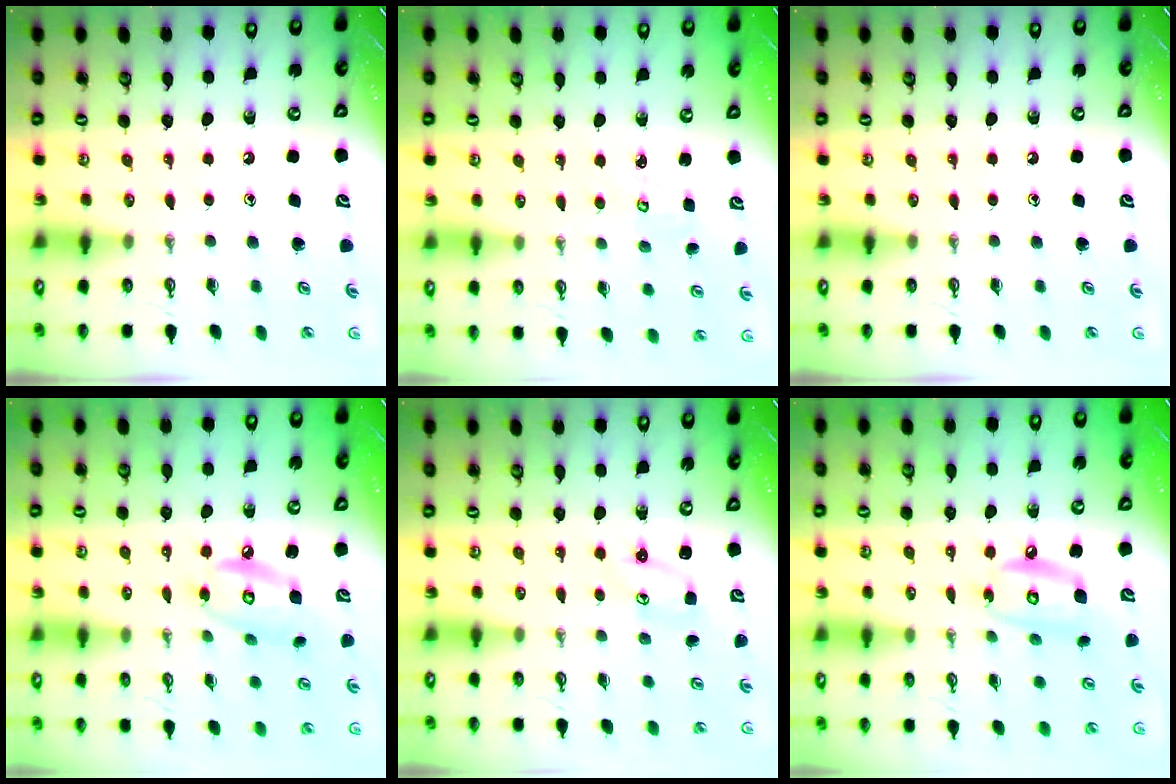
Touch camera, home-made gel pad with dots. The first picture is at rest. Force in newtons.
{"total": 2.6, "press": 2.6, "slide": 0.3}
{"total": 0.0}
{"total": 10.2, "press": 10.2, "slide": 0.5}
{"total": 2.4, "press": 2.4, "slide": 0.2}
{"total": 11.5, "press": 11.4, "slide": 1.0}